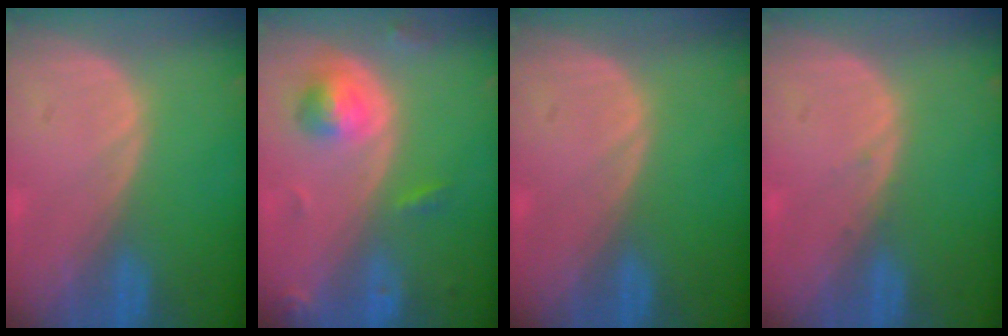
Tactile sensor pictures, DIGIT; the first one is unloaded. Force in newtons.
{"total": 5.4, "press": 5.0, "slide": 2.0}
{"total": 0.0}
{"total": 0.6, "press": 0.3, "slide": 0.5}